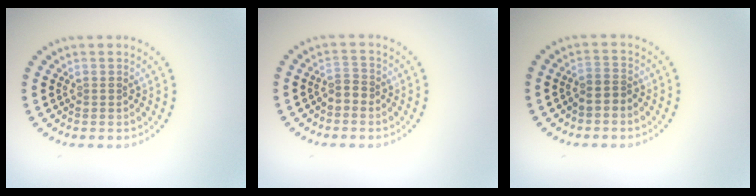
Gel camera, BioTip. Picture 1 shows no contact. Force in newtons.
{"total": 1.4, "press": 1.2, "slide": 0.6}
{"total": 1.6, "press": 1.4, "slide": 0.8}